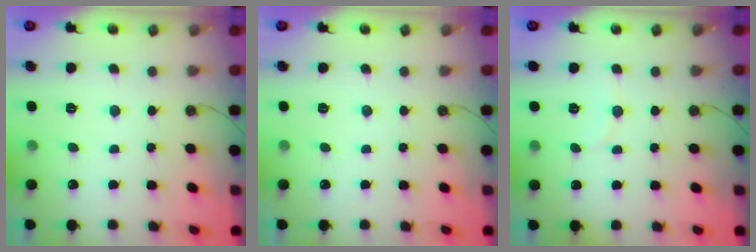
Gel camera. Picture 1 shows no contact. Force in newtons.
{"total": 0.0}
{"total": 2.5, "press": 2.5, "slide": 0.3}